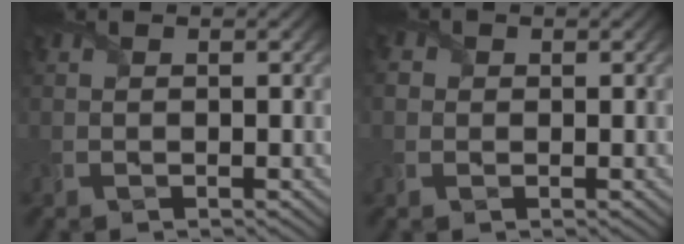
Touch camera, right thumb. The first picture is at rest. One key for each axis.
{"total": 1.6, "fx": 0.2, "fy": 1.5, "fz": 0.4, "tx": -0.015, "ty": -0.001, "tz": -0.002}